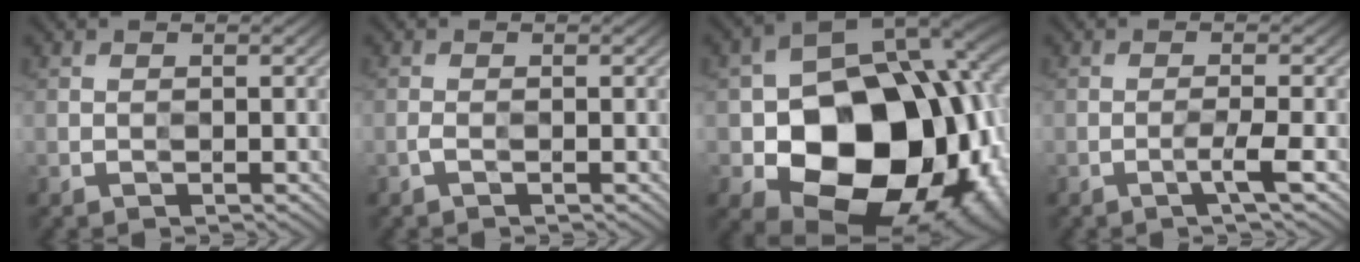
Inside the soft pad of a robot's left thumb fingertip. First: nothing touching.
{"total": 0.8, "force": [-0.7, 0.0, 0.4], "torque": [-0.014, 0.000, -0.014]}
{"total": 20.0, "force": [-4.9, 14.6, 12.7], "torque": [-0.202, -0.041, -0.056]}
{"total": 1.8, "force": [-1.3, -0.5, 1.2], "torque": [-0.020, 0.012, -0.032]}